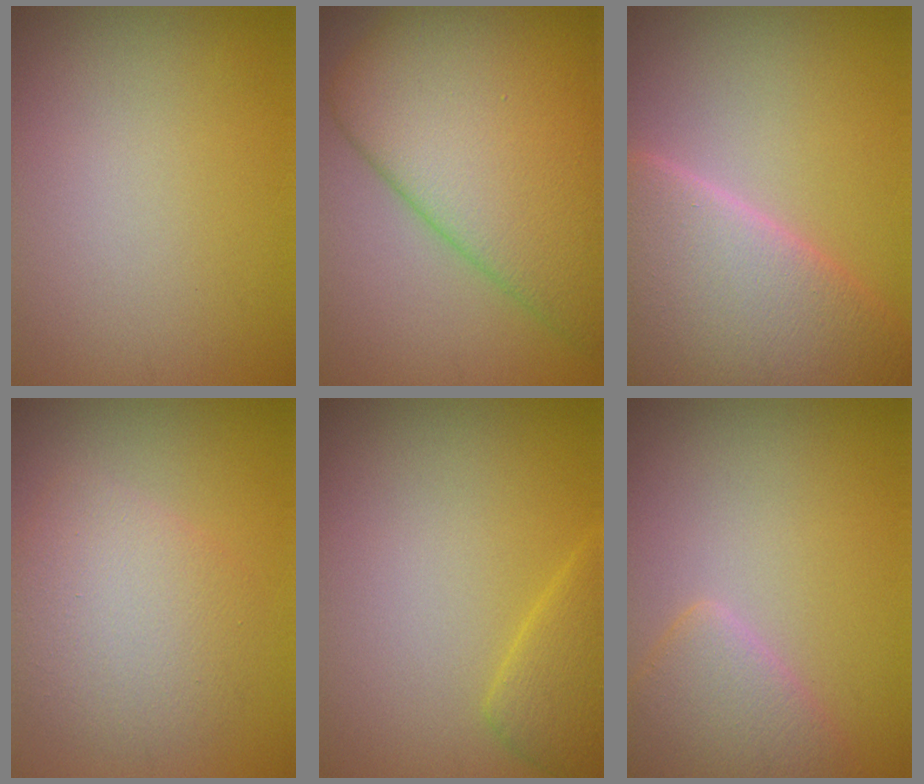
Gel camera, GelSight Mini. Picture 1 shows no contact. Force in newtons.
{"total": 12.0, "press": 12.0, "slide": 0.5}
{"total": 10.2, "press": 10.2, "slide": 0.5}
{"total": 4.5, "press": 4.5, "slide": 0.3}
{"total": 2.7, "press": 2.7, "slide": 0.2}
{"total": 3.4, "press": 3.4, "slide": 0.2}